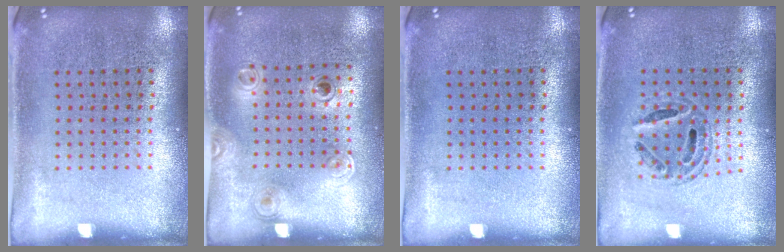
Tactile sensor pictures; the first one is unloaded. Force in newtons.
{"total": 1.1, "press": 0.9, "slide": 0.7}
{"total": 0.0}
{"total": 0.7, "press": 0.7, "slide": 0.1}